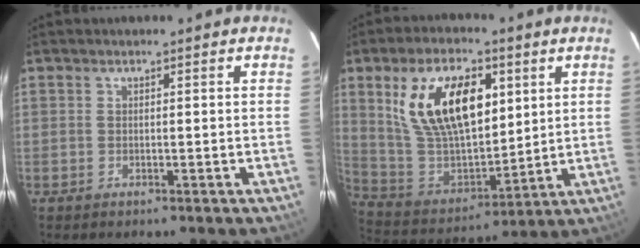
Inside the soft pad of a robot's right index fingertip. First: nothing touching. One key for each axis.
{"total": 20.3, "fx": 7.5, "fy": 10.8, "fz": 15.4, "tx": -0.286, "ty": 0.014, "tz": 0.155}